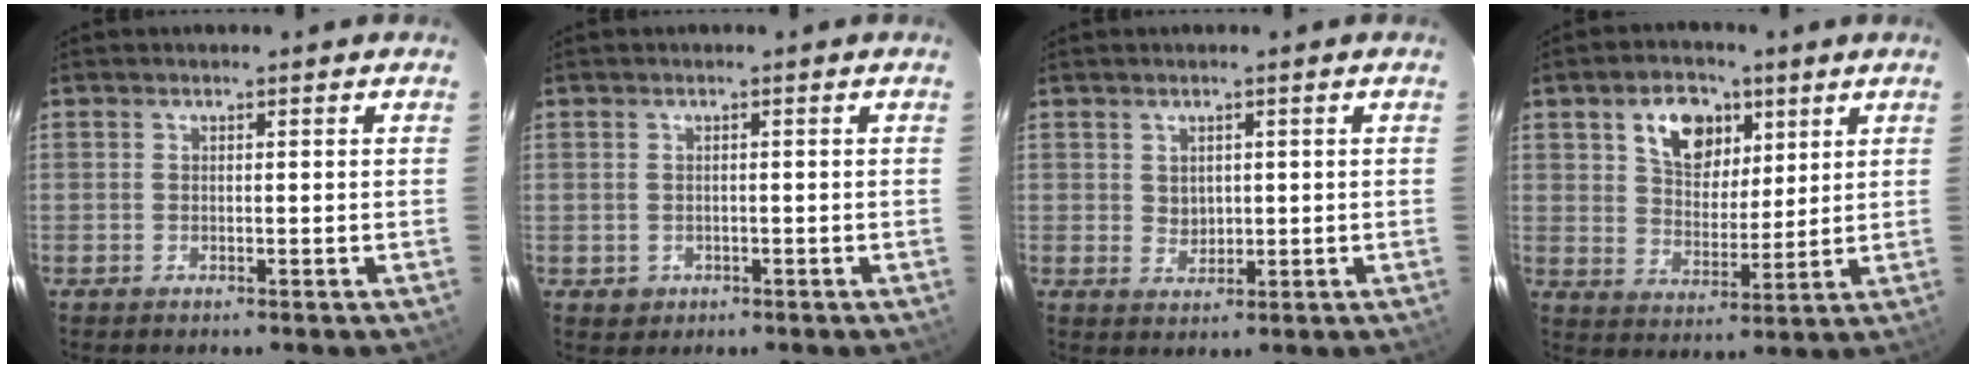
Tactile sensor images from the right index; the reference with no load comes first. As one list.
[{"total": 2.3, "force": [-0.4, 2.2, 0.4], "torque": [-0.008, 0.000, 0.000]}, {"total": 2.6, "force": [0.8, 2.2, 1.2], "torque": [-0.015, 0.003, 0.020]}, {"total": 10.6, "force": [5.1, 6.9, 6.2], "torque": [-0.105, 0.015, 0.091]}]